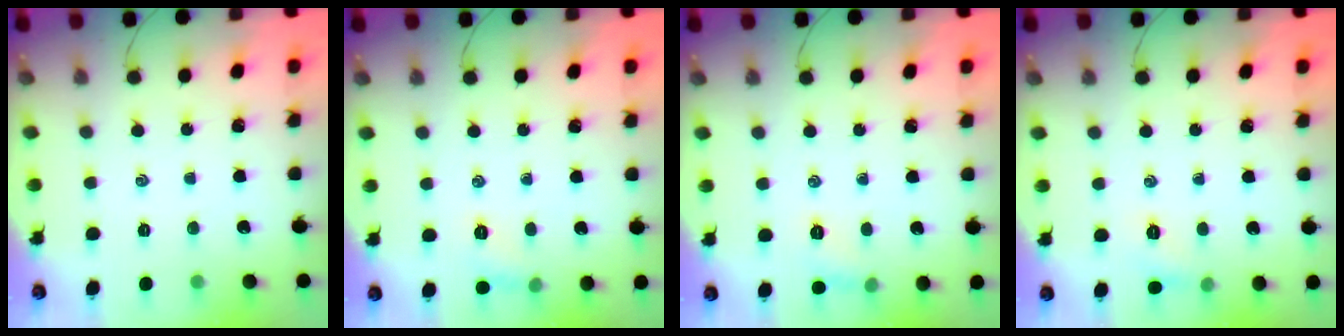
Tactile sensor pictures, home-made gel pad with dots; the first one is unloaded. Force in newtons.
{"total": 5.5, "press": 5.3, "slide": 1.1}
{"total": 5.5, "press": 5.3, "slide": 1.1}
{"total": 5.5, "press": 5.2, "slide": 1.7}